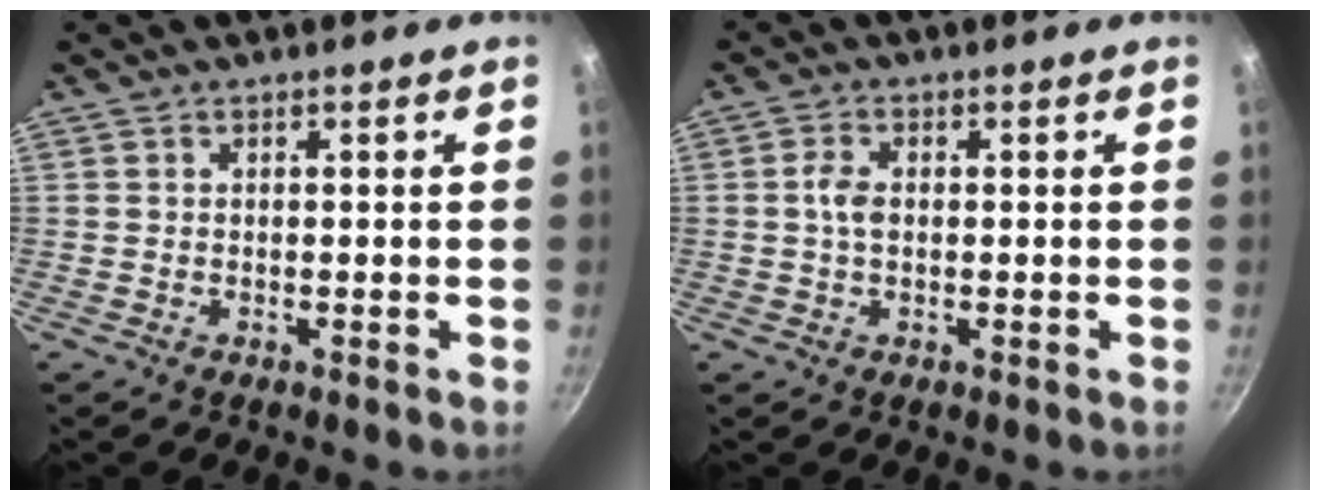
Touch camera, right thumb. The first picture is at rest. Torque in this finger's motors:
{"motor_torque": [-0.24, 0.37, 0.08, 0.55, 0.12]}